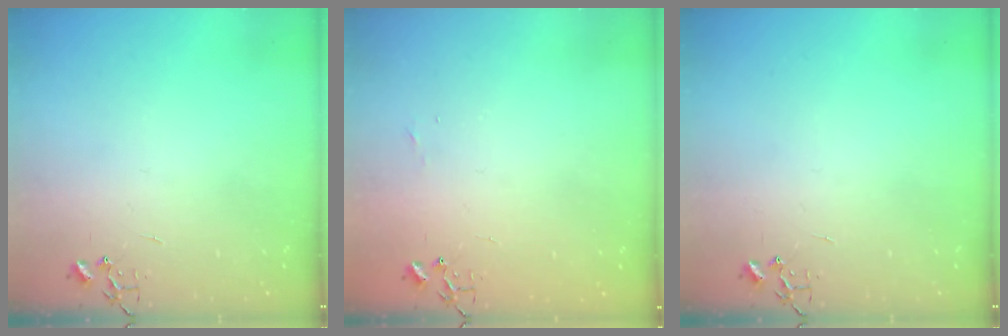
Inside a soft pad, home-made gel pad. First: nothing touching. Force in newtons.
{"total": 4.2, "press": 4.2, "slide": 0.5}
{"total": 0.0}